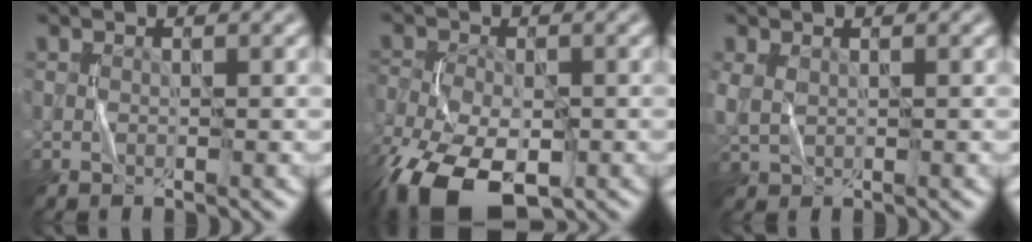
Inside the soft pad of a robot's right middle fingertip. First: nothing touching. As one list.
[{"total": 11.8, "force": [-6.7, 6.0, 7.7], "torque": [-0.162, -0.049, -0.113]}, {"total": 2.1, "force": [0.6, 1.3, 1.5], "torque": [-0.044, 0.002, 0.017]}]